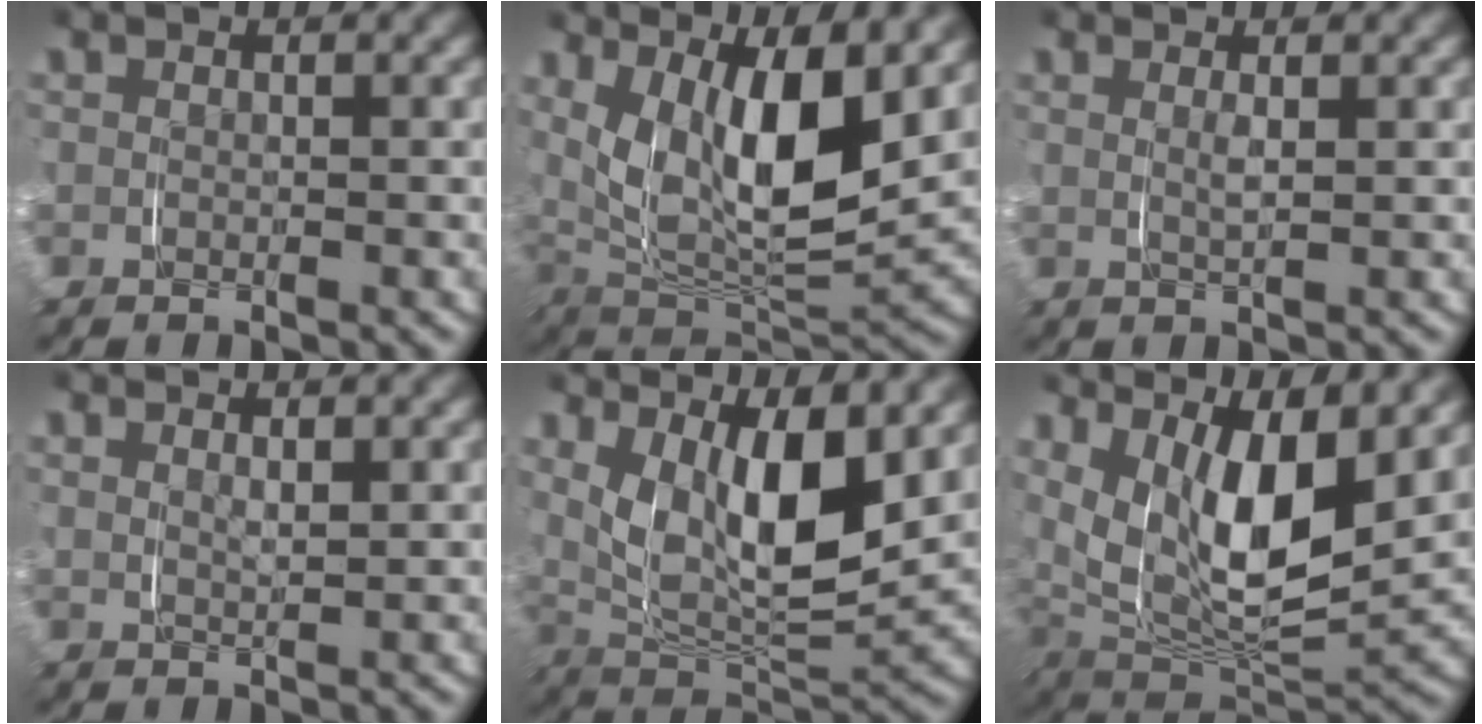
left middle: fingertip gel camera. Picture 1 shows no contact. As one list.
[{"total": 11.1, "force": [2.6, 6.1, 8.8], "torque": [-0.174, -0.015, 0.048]}, {"total": 1.3, "force": [0.6, 0.0, 1.2], "torque": [-0.028, -0.005, 0.015]}, {"total": 1.4, "force": [1.0, 0.2, 0.9], "torque": [-0.016, -0.007, 0.024]}, {"total": 9.8, "force": [2.7, 5.2, 7.9], "torque": [-0.150, -0.015, 0.048]}, {"total": 10.8, "force": [2.2, 6.3, 8.5], "torque": [-0.178, -0.023, 0.045]}]